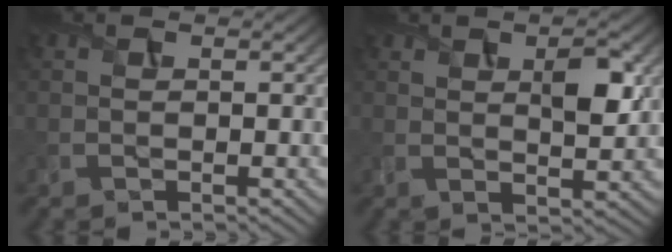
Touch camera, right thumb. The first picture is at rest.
{"total": 5.1, "force": [2.0, 2.2, 4.1], "torque": [-0.072, -0.003, 0.038]}